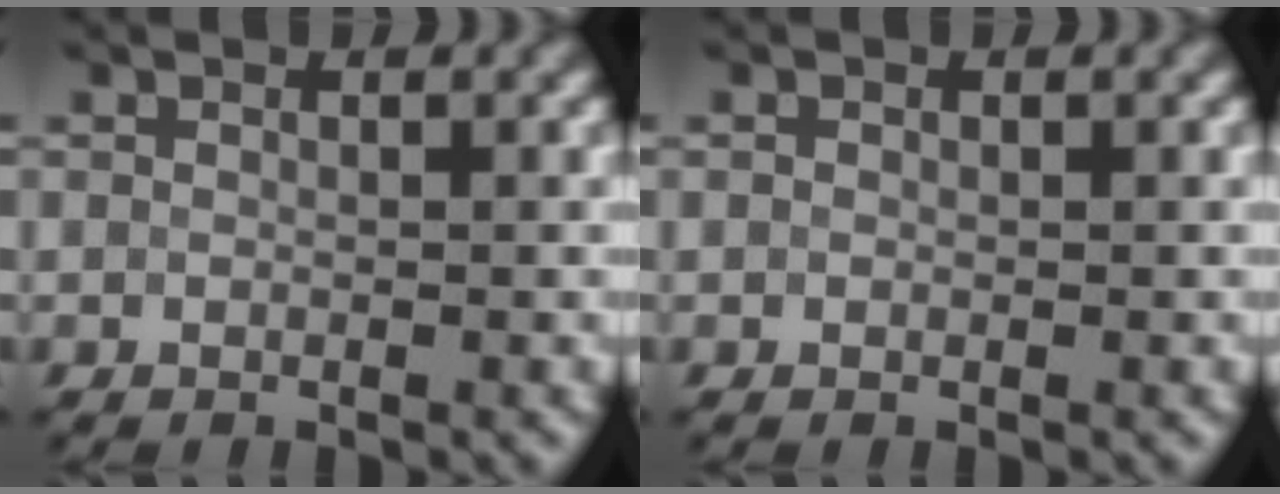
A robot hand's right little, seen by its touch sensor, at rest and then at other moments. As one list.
[{"total": 0.0}]